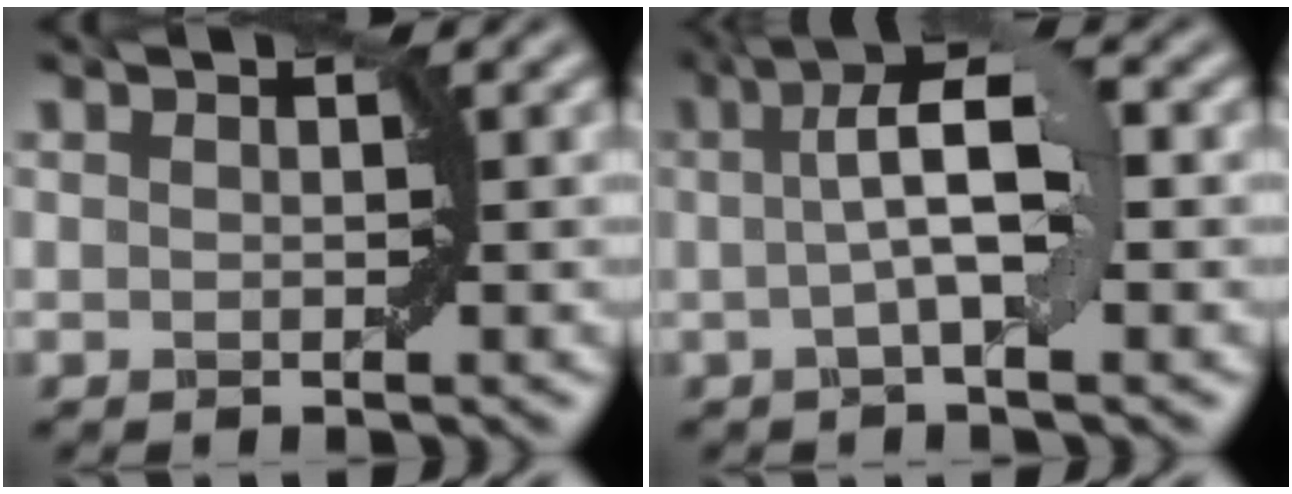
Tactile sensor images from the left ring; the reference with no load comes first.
{"total": 5.7, "force": [0.6, 1.4, 5.5], "torque": [-0.089, 0.013, 0.003]}